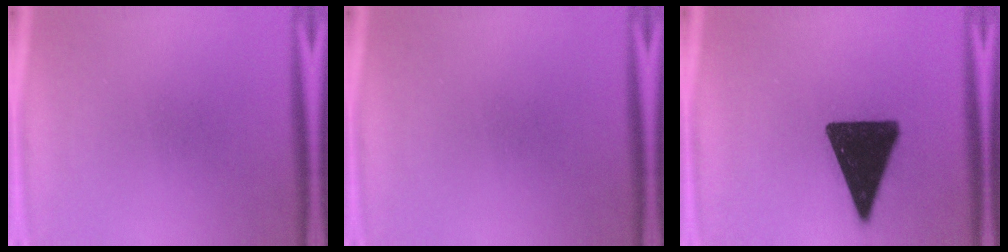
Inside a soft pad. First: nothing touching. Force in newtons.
{"total": 0.0}
{"total": 17.2}